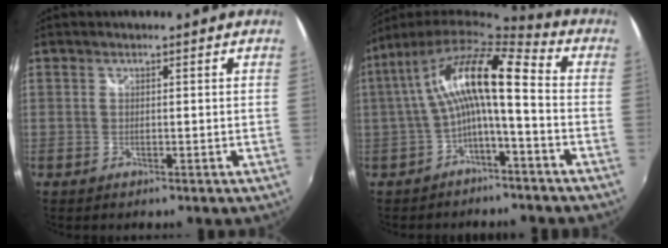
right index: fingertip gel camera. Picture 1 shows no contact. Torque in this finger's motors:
{"motor_torque": [0.90, -0.24, 1.05, 0.21]}